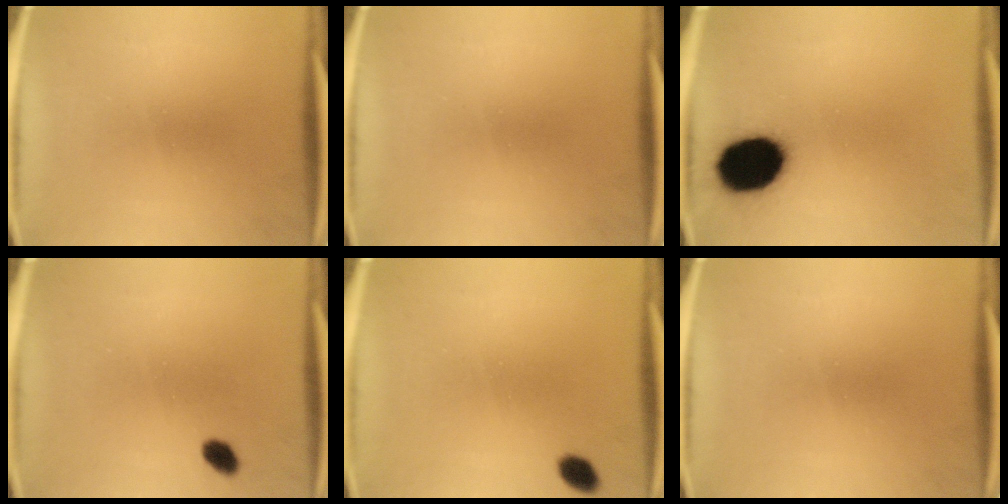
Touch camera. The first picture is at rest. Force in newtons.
{"total": 0.0}
{"total": 17.7}
{"total": 2.4}
{"total": 2.7}
{"total": 0.0}